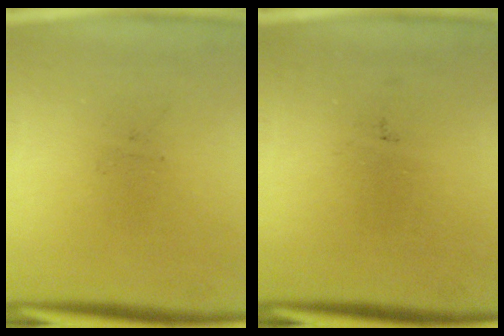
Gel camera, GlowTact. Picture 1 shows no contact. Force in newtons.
{"total": 0.0}